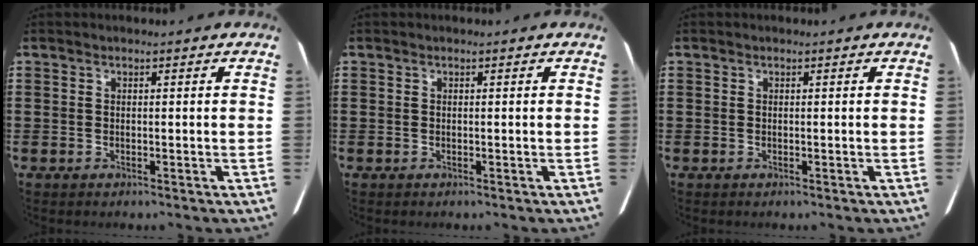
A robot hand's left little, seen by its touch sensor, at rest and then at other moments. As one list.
[{"total": 0.0}, {"total": 0.0}]